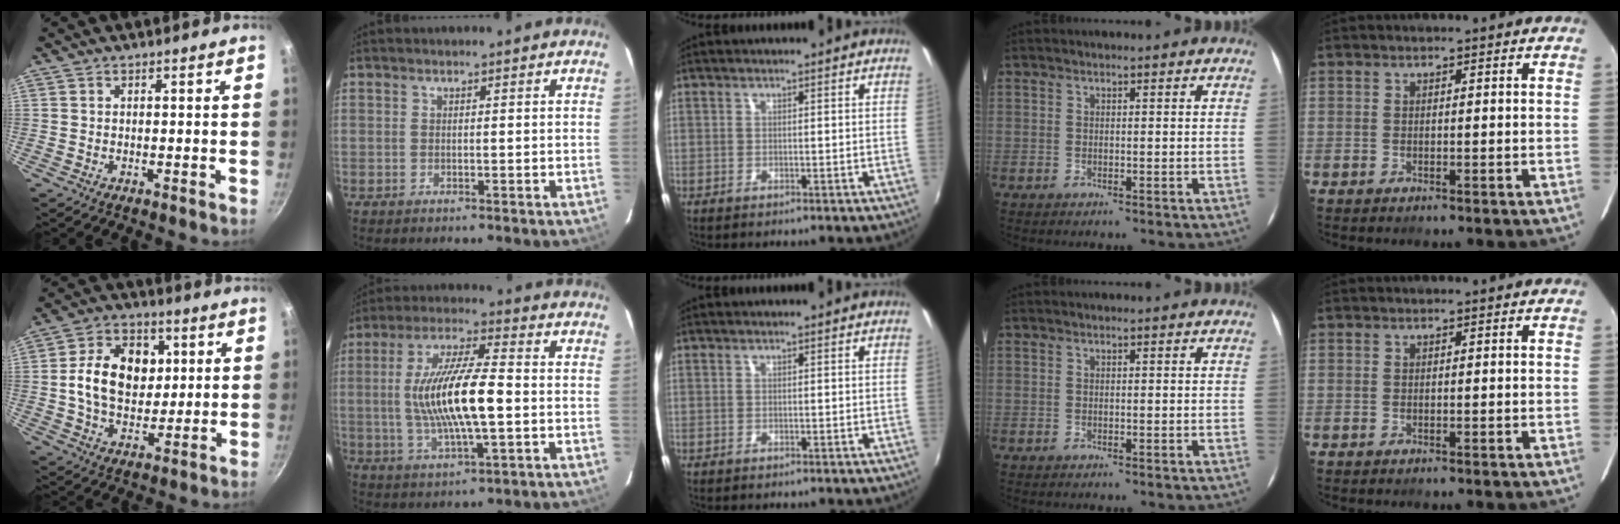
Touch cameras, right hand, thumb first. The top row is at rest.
{"thumb": {"total": 14.5, "force": [2.1, 10.6, 9.6], "torque": [-0.132, 0.005, 0.029]}, "index": {"total": 15.4, "force": [-0.9, 3.6, 15.0], "torque": [-0.289, 0.001, -0.014]}}